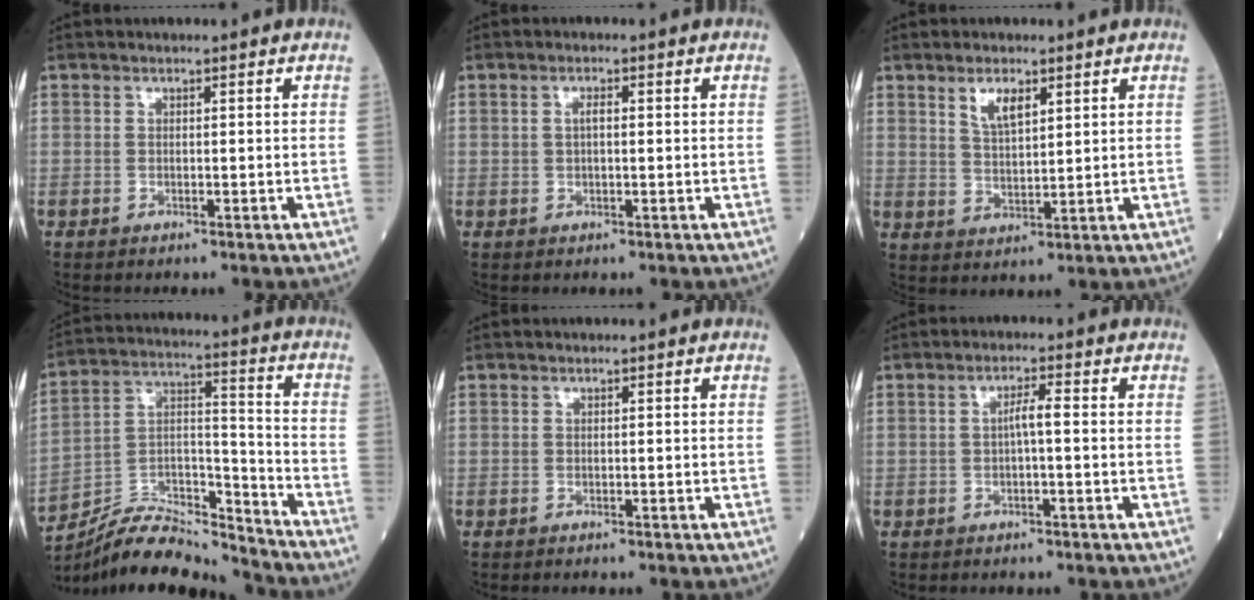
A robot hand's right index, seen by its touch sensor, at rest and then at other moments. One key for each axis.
{"total": 2.0, "fx": 0.3, "fy": 0.9, "fz": 1.8, "tx": -0.044, "ty": 0.009, "tz": 0.008}
{"total": 4.9, "fx": 2.6, "fy": 2.0, "fz": 3.7, "tx": -0.079, "ty": 0.003, "tz": 0.053}
{"total": 17.1, "fx": -16.3, "fy": 2.6, "fz": 4.5, "tx": -0.090, "ty": 0.031, "tz": -0.286}
{"total": 0.9, "fx": -0.6, "fy": 0.5, "fz": 0.4, "tx": -0.017, "ty": 0.000, "tz": -0.007}
{"total": 2.8, "fx": -0.1, "fy": 0.6, "fz": 2.7, "tx": -0.055, "ty": 0.007, "tz": 0.001}